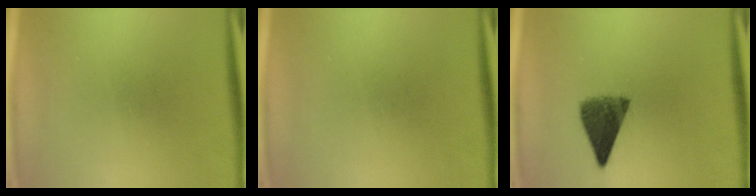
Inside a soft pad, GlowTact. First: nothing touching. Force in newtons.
{"total": 0.0}
{"total": 6.9}